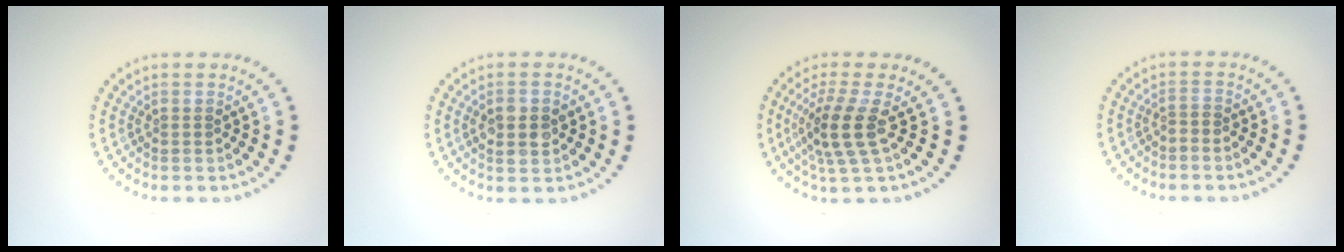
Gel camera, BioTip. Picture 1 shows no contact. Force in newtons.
{"total": 2.7, "press": 2.7, "slide": 0.1}
{"total": 3.8, "press": 3.0, "slide": 2.4}
{"total": 0.5, "press": 0.2, "slide": 0.5}